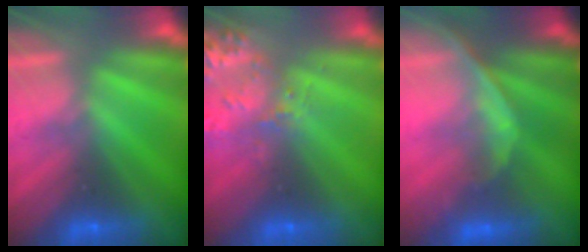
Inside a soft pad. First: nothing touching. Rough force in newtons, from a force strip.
{"total": 2.7}
{"total": 1.1}